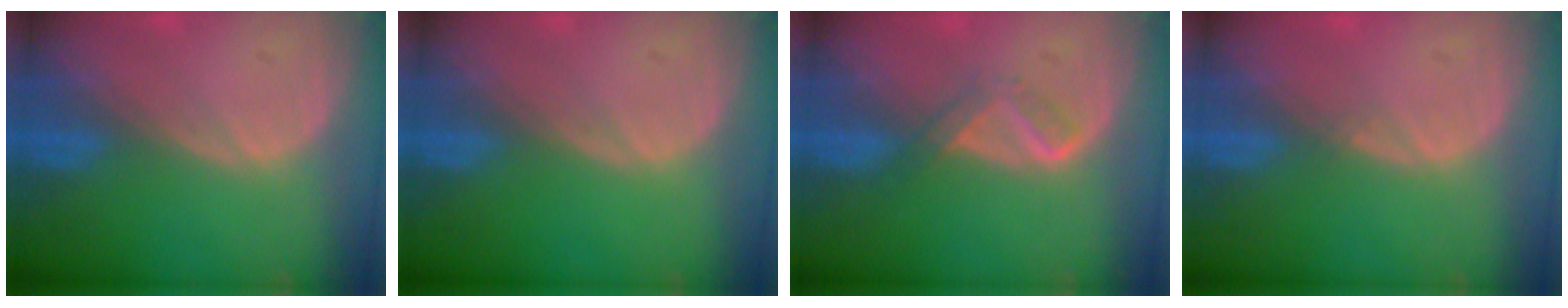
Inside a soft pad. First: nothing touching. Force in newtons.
{"total": 0.0}
{"total": 2.8, "press": 2.7, "slide": 0.7}
{"total": 0.6, "press": 0.5, "slide": 0.4}